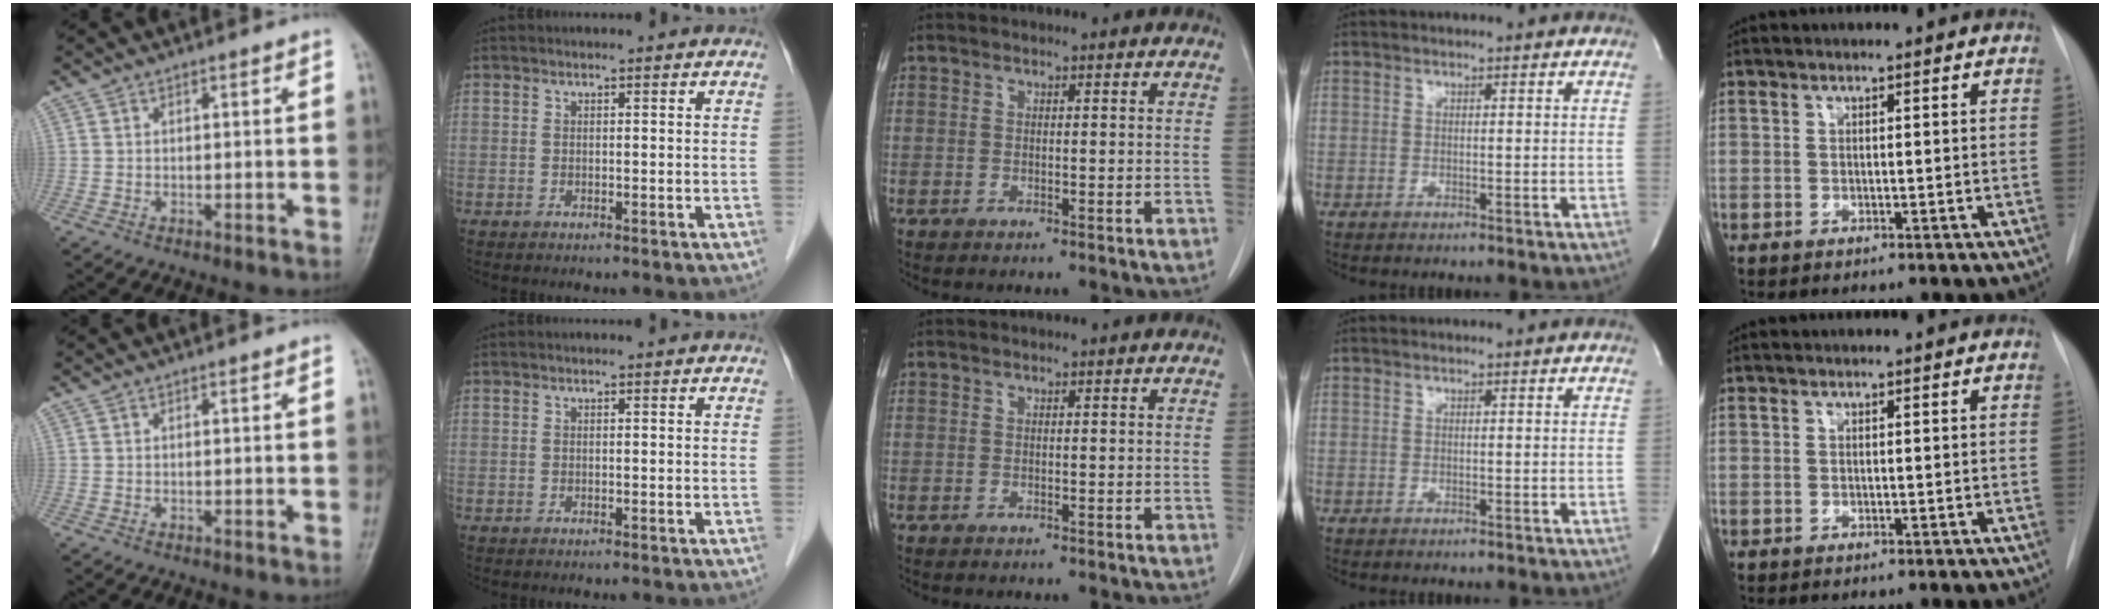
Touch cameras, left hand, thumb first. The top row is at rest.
{}